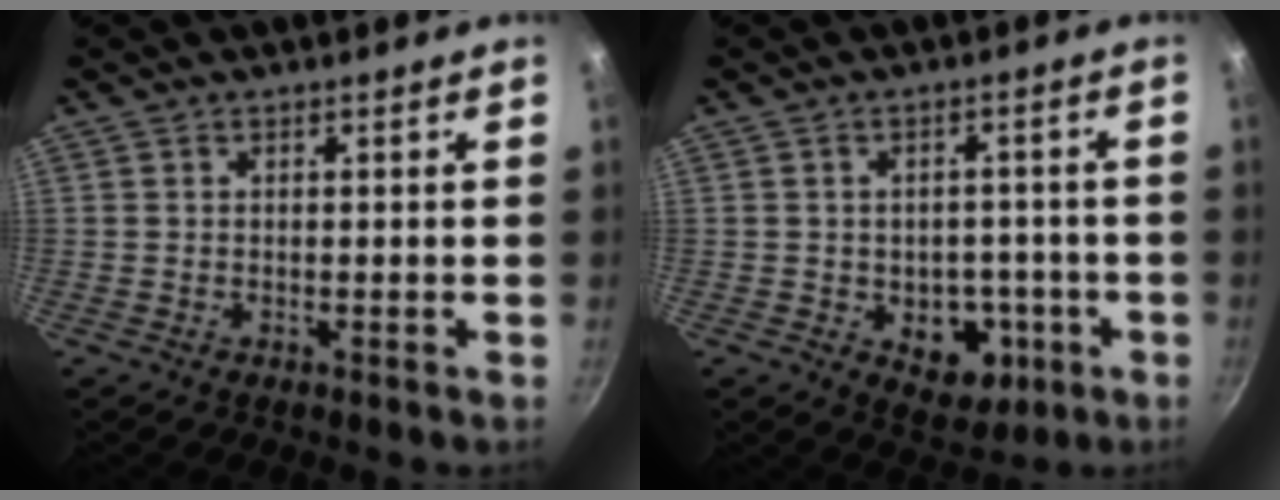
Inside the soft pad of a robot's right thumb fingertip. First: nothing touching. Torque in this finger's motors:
{"motor_torque": [-0.40, 0.25, 0.09, -0.12, 0.04]}